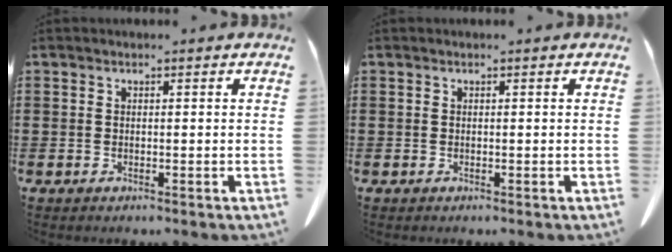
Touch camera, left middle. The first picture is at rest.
{"total": 0.0}